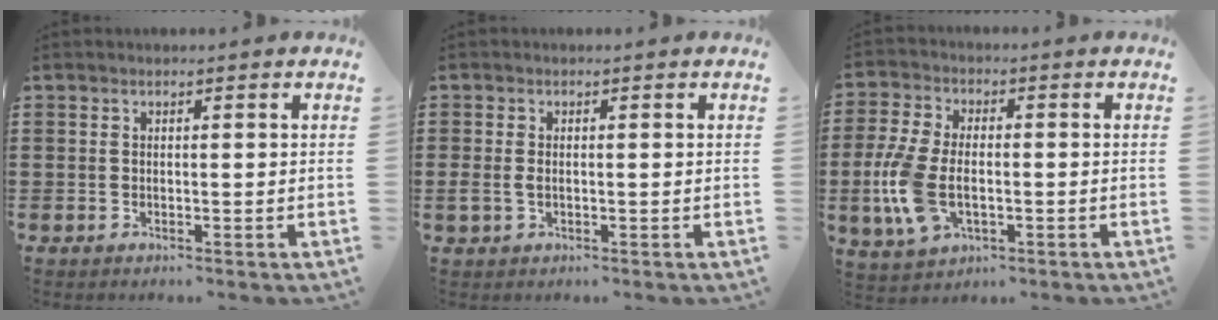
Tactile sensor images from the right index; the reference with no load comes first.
{"total": 1.6, "force": [-0.3, 1.1, 1.2], "torque": [-0.033, 0.000, -0.008]}
{"total": 9.0, "force": [-1.8, 5.0, 7.3], "torque": [-0.180, -0.008, -0.037]}